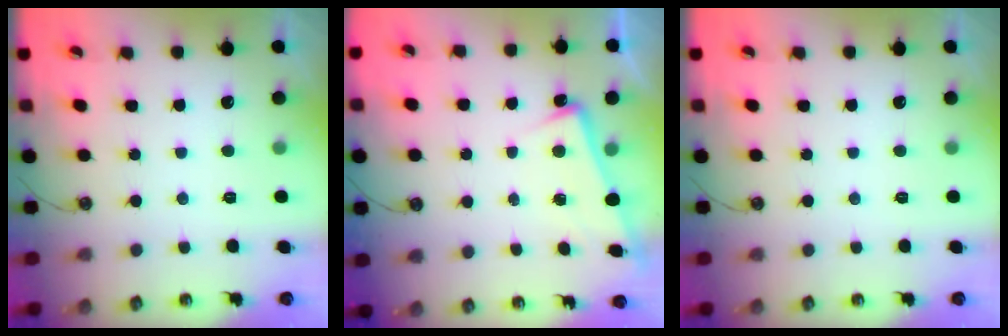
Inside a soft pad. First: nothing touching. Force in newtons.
{"total": 5.9, "press": 5.8, "slide": 0.6}
{"total": 0.0}